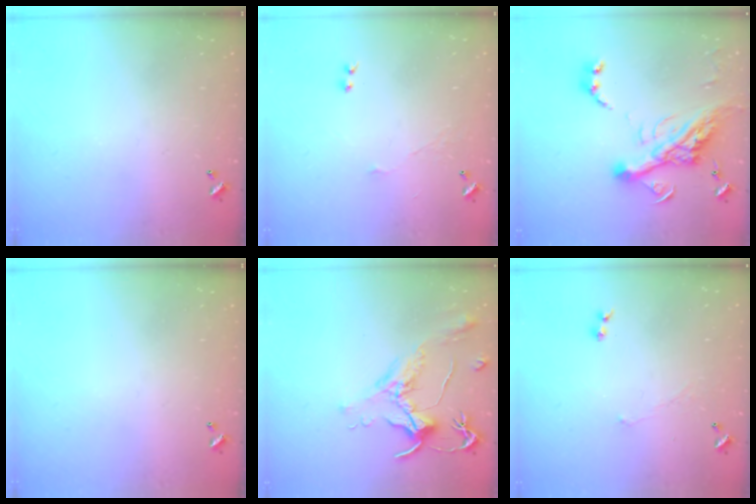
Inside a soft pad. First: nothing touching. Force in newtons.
{"total": 2.4, "press": 2.3, "slide": 0.6}
{"total": 19.3, "press": 19.1, "slide": 2.5}
{"total": 0.0}
{"total": 1.6, "press": 1.5, "slide": 0.7}
{"total": 1.5, "press": 1.4, "slide": 0.6}